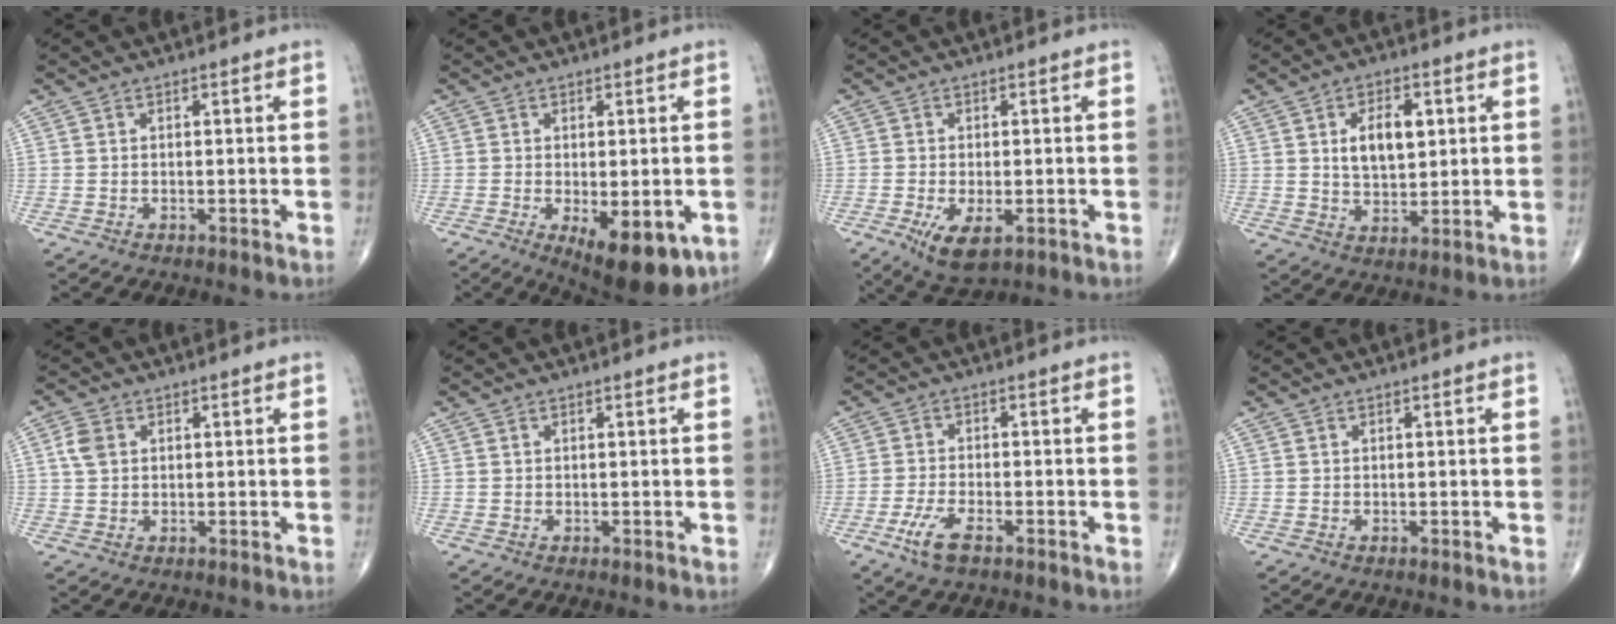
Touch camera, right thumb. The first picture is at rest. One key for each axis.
{"total": 11.8, "fx": -4.3, "fy": 4.8, "fz": 9.9, "tx": -0.127, "ty": -0.016, "tz": -0.053}
{"total": 6.5, "fx": -2.4, "fy": 2.9, "fz": 5.3, "tx": -0.093, "ty": -0.013, "tz": -0.034}
{"total": 8.6, "fx": 2.1, "fy": 4.9, "fz": 6.8, "tx": -0.089, "ty": -0.008, "tz": 0.040}
{"total": 3.2, "fx": 0.9, "fy": 2.3, "fz": 1.9, "tx": -0.039, "ty": 0.004, "tz": 0.018}
{"total": 0.0}
{"total": 5.2, "fx": -2.9, "fy": 1.9, "fz": 3.9, "tx": -0.086, "ty": 0.007, "tz": -0.054}
{"total": 0.0}